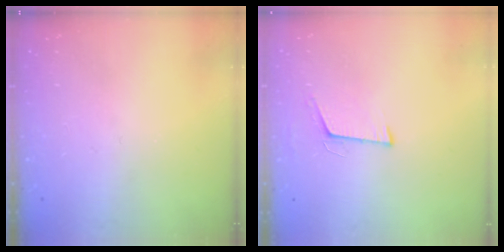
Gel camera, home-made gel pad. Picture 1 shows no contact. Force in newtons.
{"total": 5.9, "press": 5.6, "slide": 2.0}